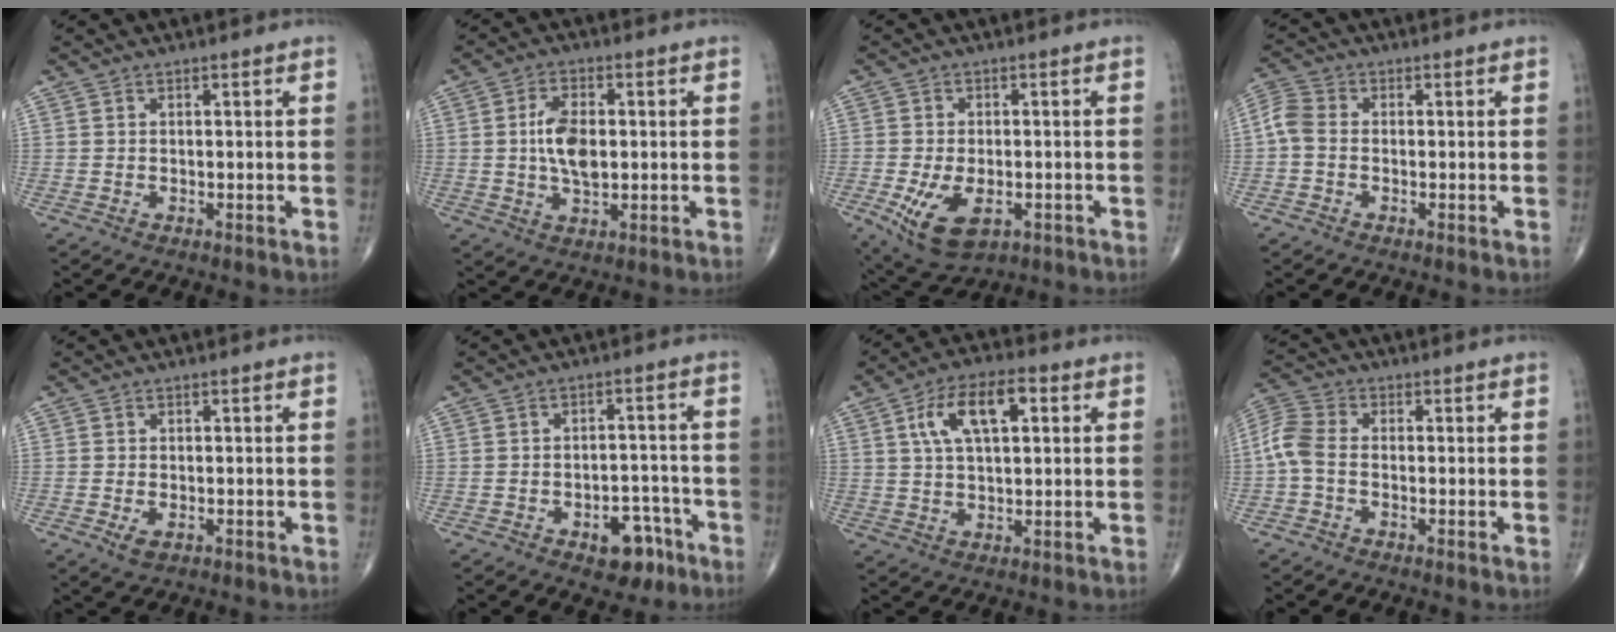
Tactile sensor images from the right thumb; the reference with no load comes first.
{"total": 7.9, "force": [0.4, 4.2, 6.6], "torque": [-0.117, 0.001, 0.005]}
{"total": 9.9, "force": [-3.4, 5.5, 7.5], "torque": [-0.133, -0.001, -0.044]}
{"total": 4.5, "force": [-0.6, 3.1, 3.2], "torque": [-0.074, 0.012, -0.025]}
{"total": 2.3, "force": [-0.8, 1.3, 1.6], "torque": [-0.027, 0.000, -0.010]}
{"total": 7.5, "force": [-4.1, 4.4, 4.5], "torque": [-0.029, 0.039, -0.052]}
{"total": 10.9, "force": [3.4, 4.9, 9.1], "torque": [-0.160, 0.014, 0.054]}
{"total": 5.8, "force": [-1.1, 3.6, 4.5], "torque": [-0.106, 0.017, -0.036]}